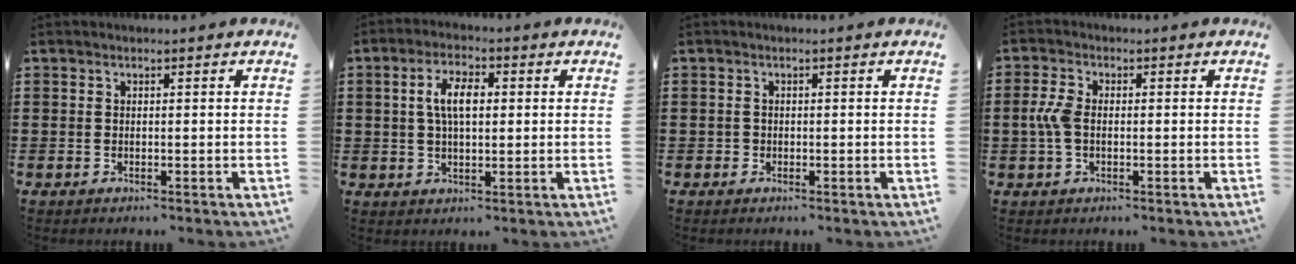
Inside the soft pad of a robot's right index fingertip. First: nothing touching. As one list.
[{"total": 5.6, "force": [0.8, 2.5, 4.9], "torque": [-0.101, 0.013, 0.011]}, {"total": 0.6, "force": [-0.2, 0.6, 0.0], "torque": [-0.001, 0.005, -0.006]}, {"total": 4.1, "force": [-0.4, 2.2, 3.5], "torque": [-0.095, -0.005, -0.016]}]